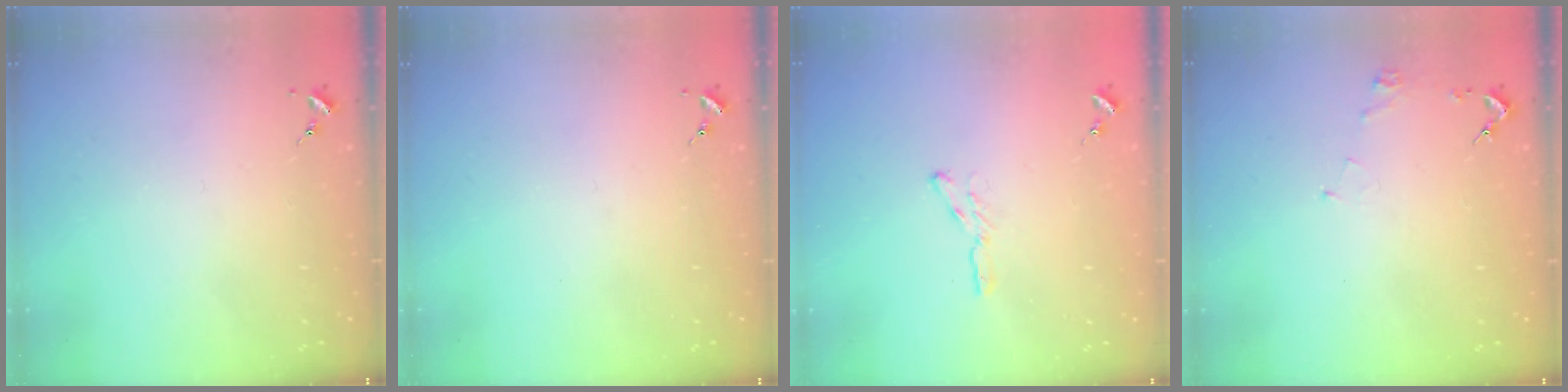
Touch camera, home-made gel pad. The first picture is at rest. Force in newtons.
{"total": 0.0}
{"total": 4.3, "press": 4.2, "slide": 0.4}
{"total": 3.7, "press": 3.7, "slide": 0.5}